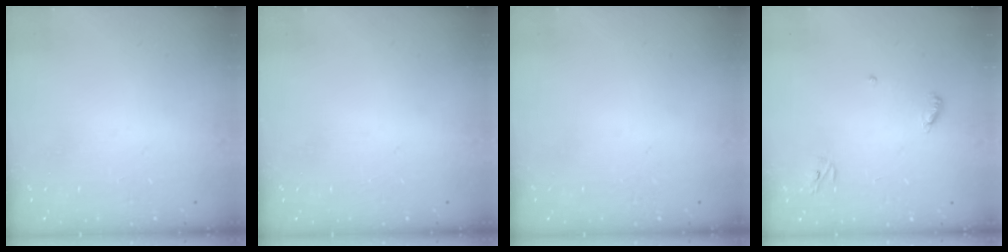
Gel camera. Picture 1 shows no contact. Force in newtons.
{"total": 0.0}
{"total": 0.0}
{"total": 4.9, "press": 4.9, "slide": 0.4}